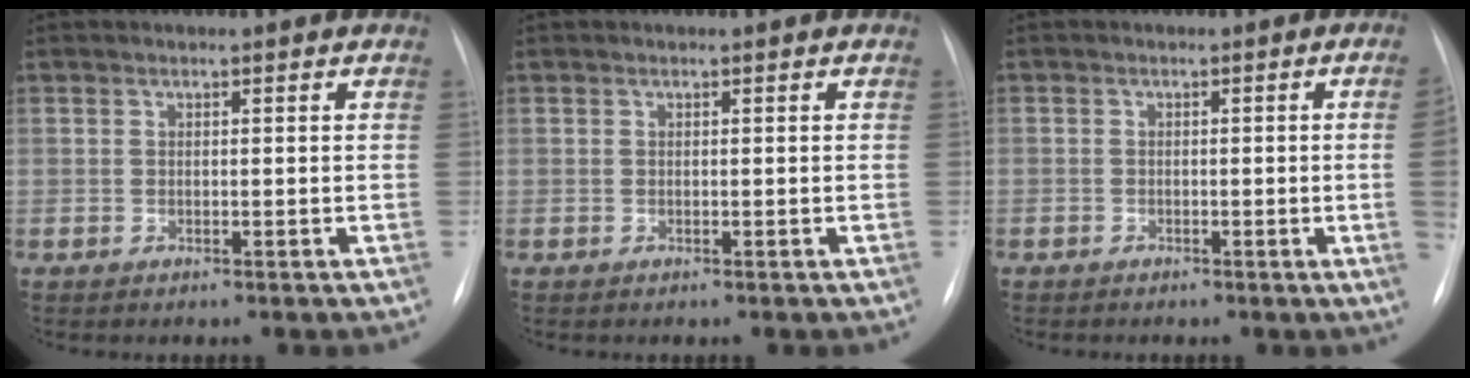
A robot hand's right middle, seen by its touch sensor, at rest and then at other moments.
{"total": 0.0}
{"total": 2.9, "force": [-0.7, -0.6, 2.8], "torque": [-0.035, -0.002, -0.012]}